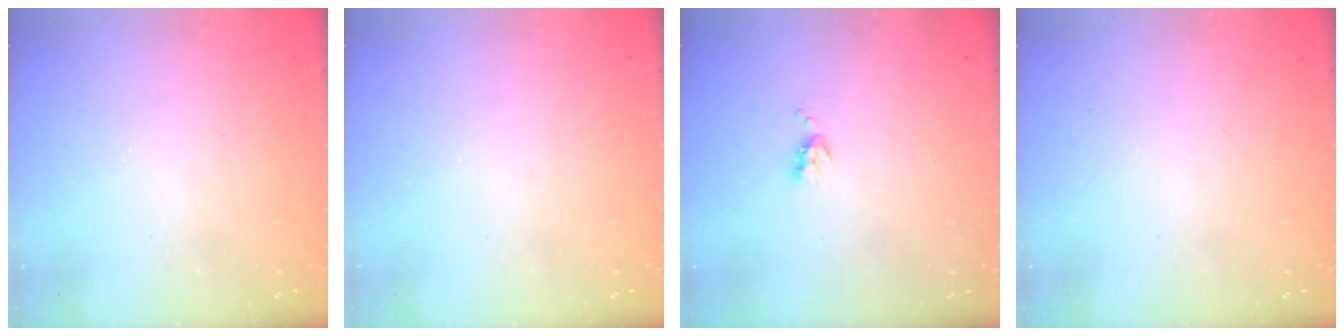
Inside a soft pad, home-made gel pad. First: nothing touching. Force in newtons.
{"total": 0.0}
{"total": 5.8, "press": 5.7, "slide": 0.8}
{"total": 0.0}